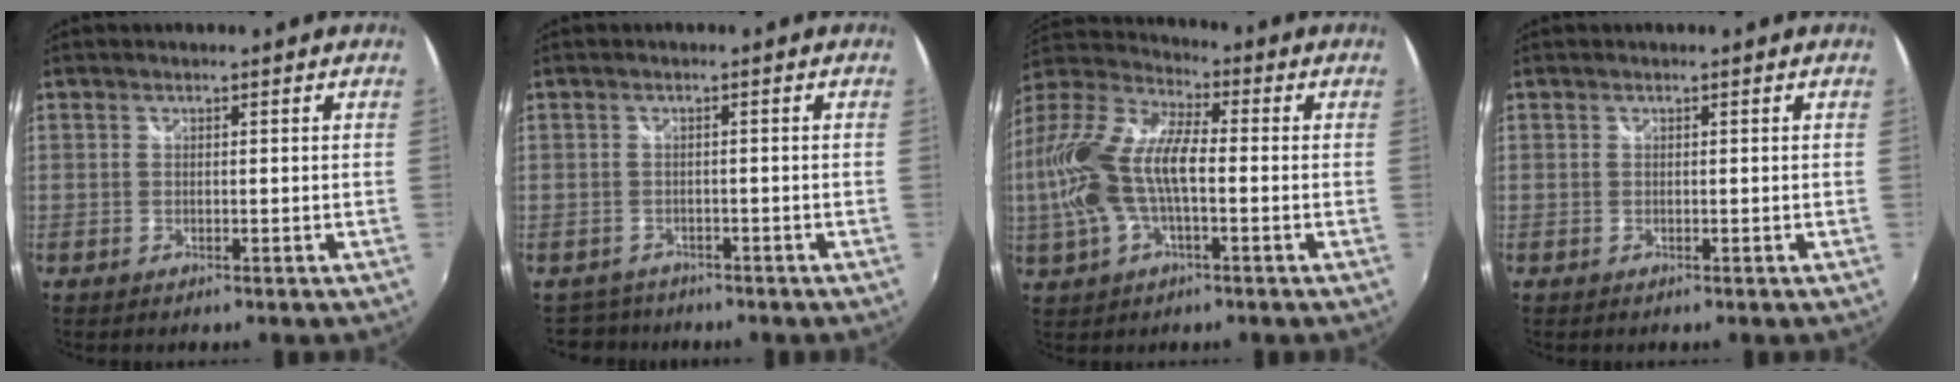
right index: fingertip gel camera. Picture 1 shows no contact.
{"total": 3.7, "force": [-3.1, 1.9, 0.0], "torque": [-0.016, -0.004, -0.053]}
{"total": 17.6, "force": [-1.7, 7.9, 15.6], "torque": [-0.312, 0.007, -0.036]}
{"total": 0.0}